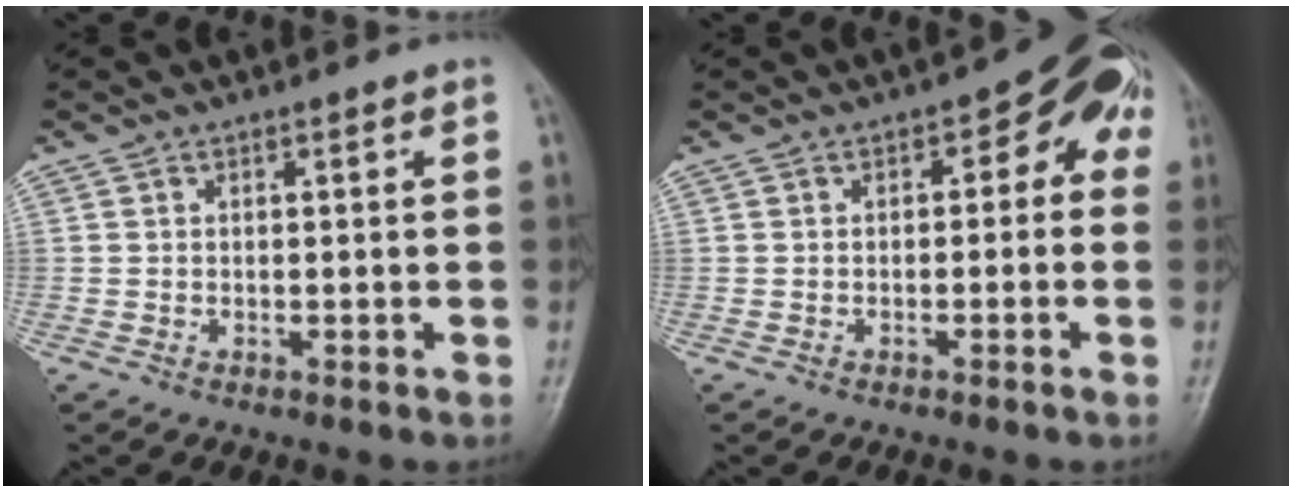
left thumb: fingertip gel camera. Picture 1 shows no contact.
{"total": 6.5, "force": [0.2, 4.0, 5.0], "torque": [-0.023, 0.031, -0.009]}